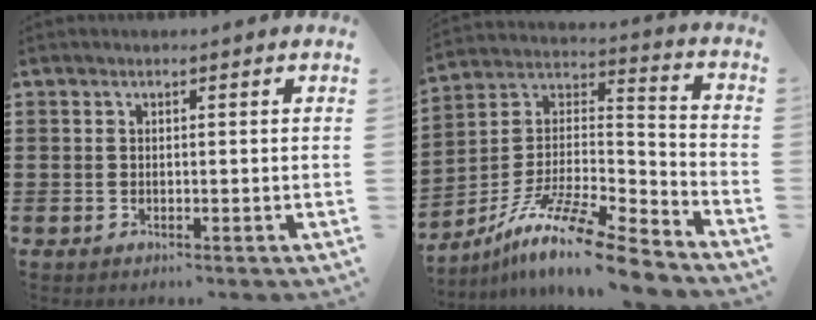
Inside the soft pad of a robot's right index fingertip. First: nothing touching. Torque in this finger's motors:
{"motor_torque": [0.90, 1.06, 0.05, 0.01]}